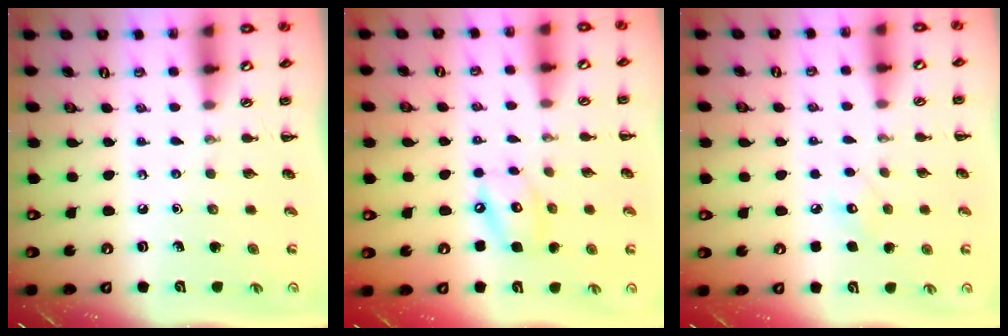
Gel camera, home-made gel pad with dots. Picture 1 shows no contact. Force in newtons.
{"total": 9.4, "press": 9.2, "slide": 1.8}
{"total": 5.7, "press": 5.6, "slide": 1.2}